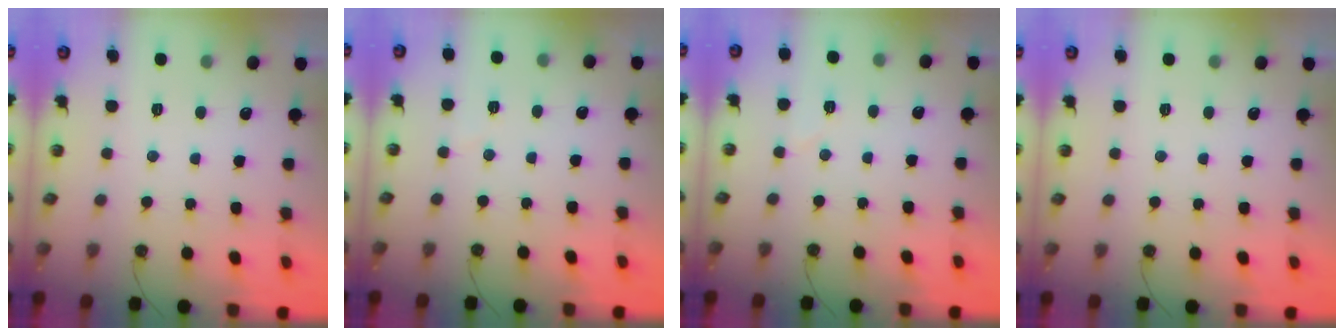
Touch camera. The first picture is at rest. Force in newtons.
{"total": 2.3, "press": 1.7, "slide": 1.6}
{"total": 4.6, "press": 4.4, "slide": 1.2}
{"total": 0.0}